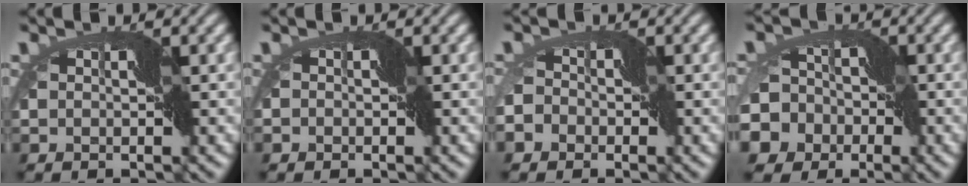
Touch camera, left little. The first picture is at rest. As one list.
[{"total": 1.4, "force": [-0.7, 1.1, 0.5], "torque": [-0.005, 0.000, -0.009]}, {"total": 5.8, "force": [-3.4, 4.3, 1.9], "torque": [-0.027, -0.011, -0.067]}, {"total": 10.0, "force": [-3.3, 8.5, 4.0], "torque": [-0.068, -0.011, -0.085]}]